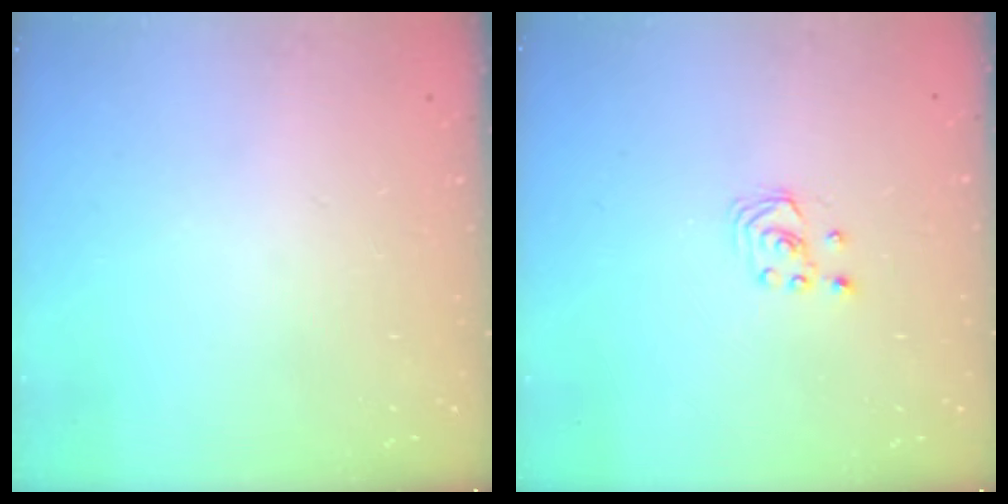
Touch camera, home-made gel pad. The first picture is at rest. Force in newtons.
{"total": 1.9, "press": 1.9, "slide": 0.2}